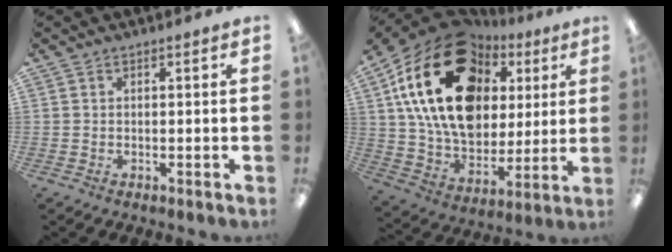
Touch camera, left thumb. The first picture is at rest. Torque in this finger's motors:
{"motor_torque": [2.46, 2.55, 1.47, -1.30, 0.29]}